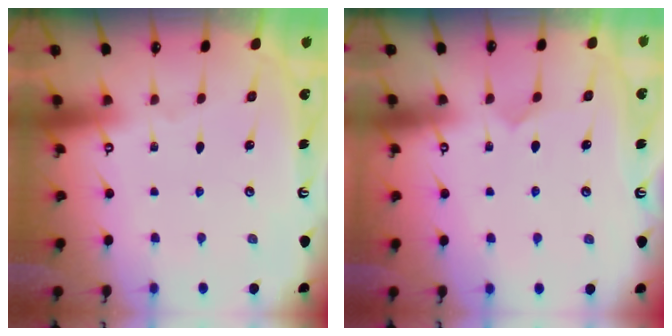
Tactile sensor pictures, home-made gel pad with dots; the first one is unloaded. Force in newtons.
{"total": 2.8, "press": 2.7, "slide": 0.2}